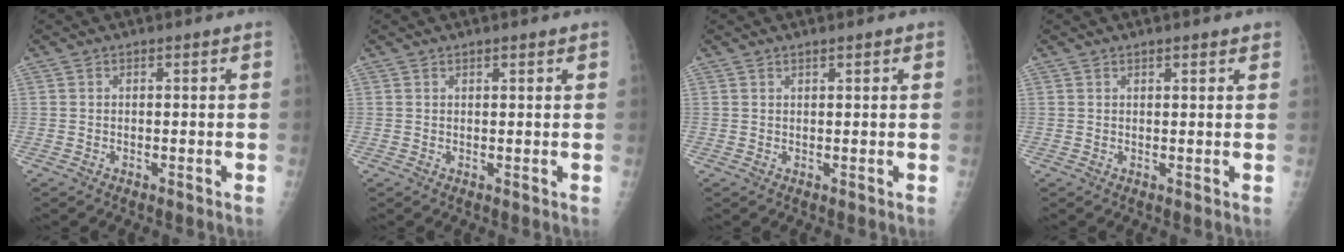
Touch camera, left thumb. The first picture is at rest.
{"total": 1.3, "force": [0.9, 0.3, 0.8], "torque": [-0.012, -0.003, 0.013]}
{"total": 1.1, "force": [0.8, 0.3, 0.7], "torque": [-0.010, -0.002, 0.012]}
{"total": 2.0, "force": [1.5, 0.5, 1.2], "torque": [-0.011, -0.003, 0.018]}